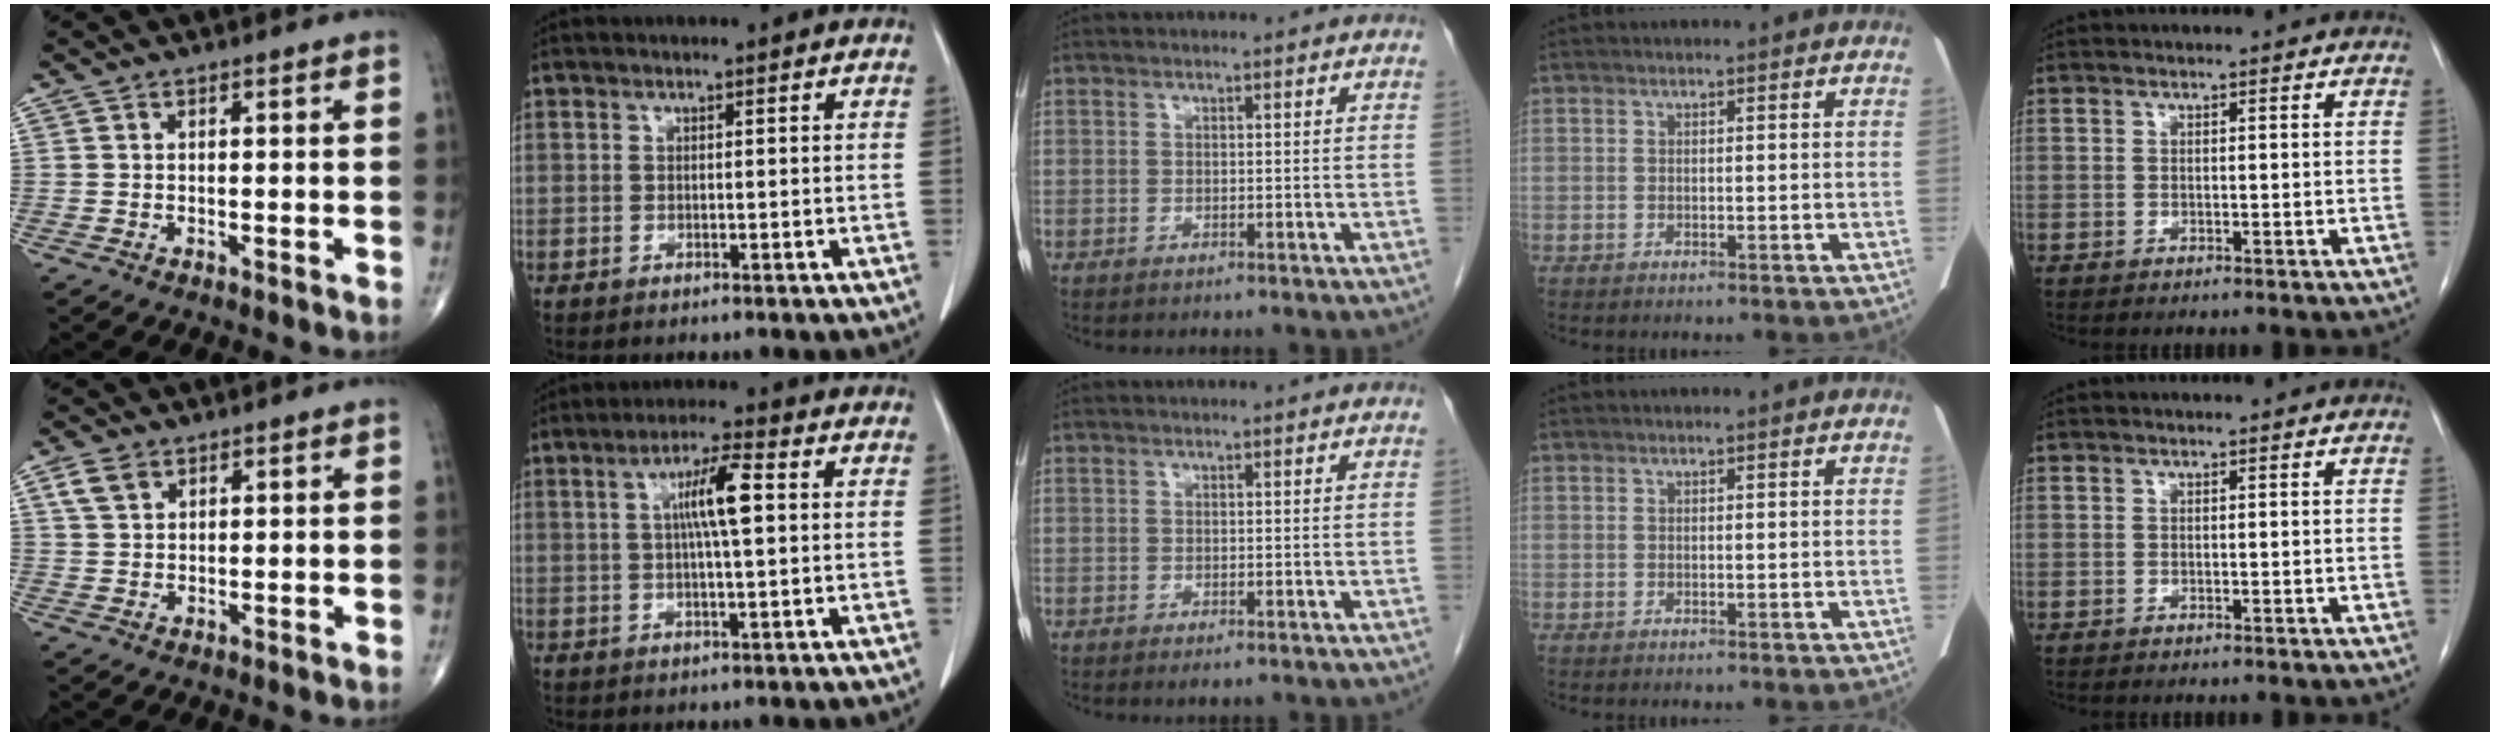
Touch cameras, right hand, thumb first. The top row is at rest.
{"thumb": {"total": 3.9, "force": [2.1, 2.6, 2.1], "torque": [-0.038, 0.001, 0.045]}, "index": {"total": 6.8, "force": [1.2, 0.5, 6.6], "torque": [-0.120, 0.008, 0.018]}, "middle": {"total": 1.0, "force": [-0.6, 0.3, 0.7], "torque": [-0.011, -0.004, -0.004]}}